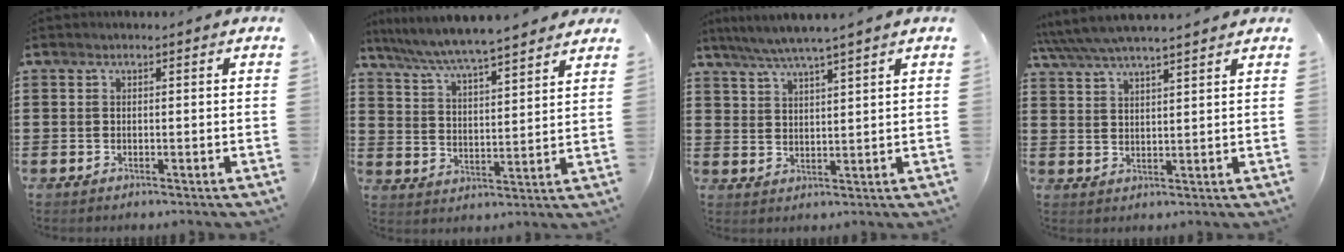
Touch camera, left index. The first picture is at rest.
{"total": 6.0, "force": [5.7, -0.1, 1.8], "torque": [-0.062, -0.035, 0.098]}
{"total": 4.3, "force": [3.7, -0.3, 2.1], "torque": [-0.049, -0.011, 0.068]}
{"total": 4.5, "force": [4.1, 0.5, 1.8], "torque": [-0.050, -0.015, 0.072]}